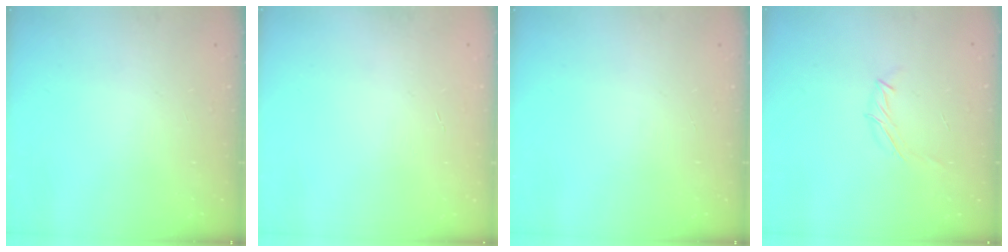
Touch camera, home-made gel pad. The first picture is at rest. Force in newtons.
{"total": 0.0}
{"total": 0.0}
{"total": 6.0, "press": 5.9, "slide": 1.1}